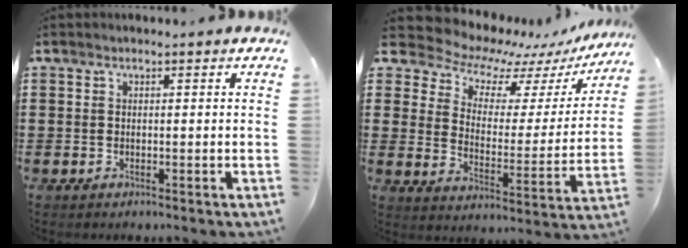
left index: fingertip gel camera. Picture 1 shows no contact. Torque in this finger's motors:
{"motor_torque": [2.13, 0.00, -0.12, -0.11]}